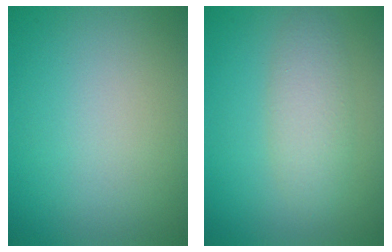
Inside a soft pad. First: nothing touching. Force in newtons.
{"total": 3.1, "press": 3.1, "slide": 0.1}